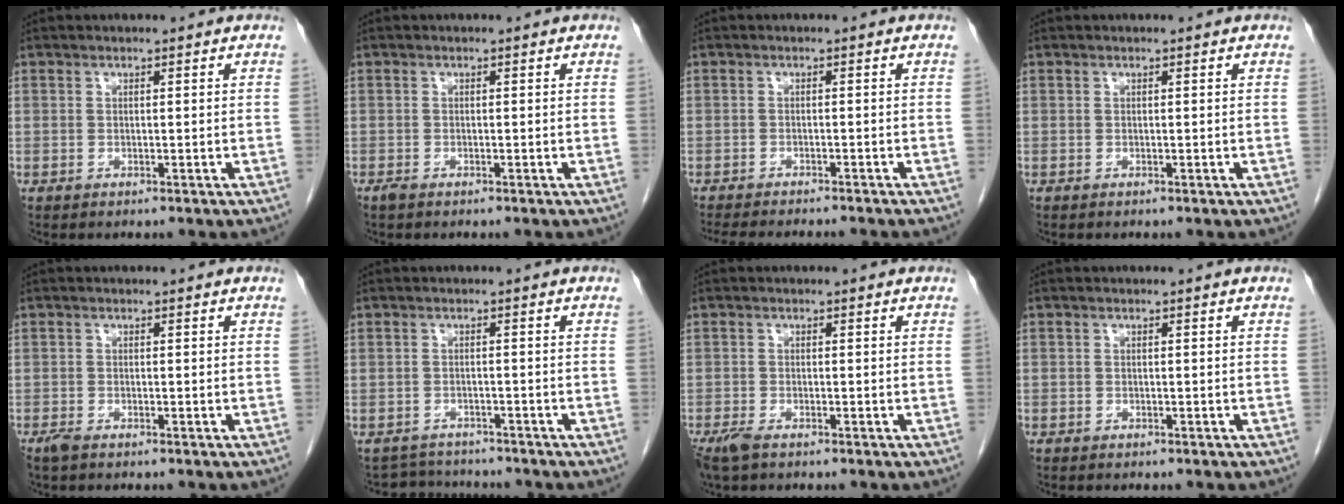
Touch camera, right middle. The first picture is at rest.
{"total": 0.7, "force": [-0.6, 0.2, 0.3], "torque": [-0.011, -0.002, -0.010]}
{"total": 11.7, "force": [-10.4, 1.5, 5.1], "torque": [-0.065, -0.020, -0.132]}
{"total": 0.0}
{"total": 1.6, "force": [-1.3, 0.4, 0.8], "torque": [-0.022, -0.004, -0.022]}
{"total": 4.1, "force": [-4.0, 0.9, -0.5], "torque": [0.005, 0.003, -0.061]}
{"total": 3.2, "force": [-2.3, 0.9, 1.9], "torque": [-0.044, -0.009, -0.040]}
{"total": 0.6, "force": [-0.5, 0.4, 0.1], "torque": [-0.007, 0.002, -0.009]}